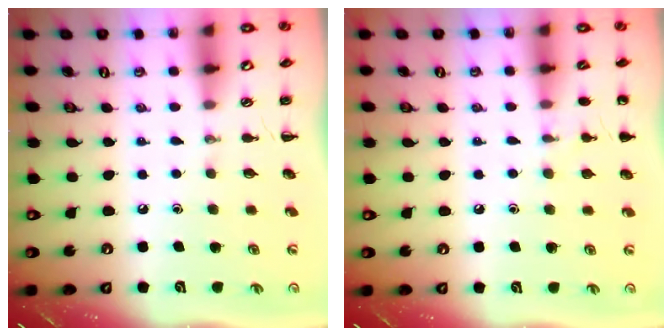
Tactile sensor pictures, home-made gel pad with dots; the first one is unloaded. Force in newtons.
{"total": 6.7, "press": 6.4, "slide": 1.9}